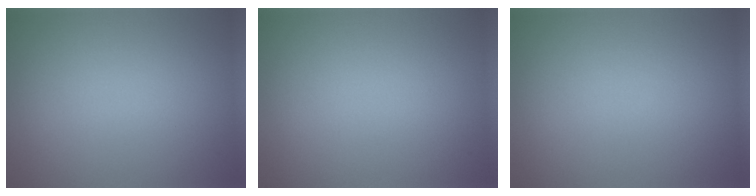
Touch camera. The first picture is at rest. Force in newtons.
{"total": 0.0}
{"total": 0.0}